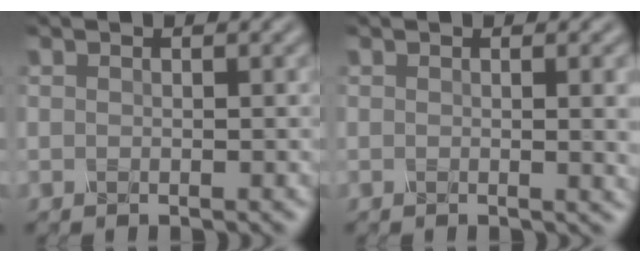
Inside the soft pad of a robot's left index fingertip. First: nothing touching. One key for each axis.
{"total": 4.2, "fx": 0.4, "fy": 1.6, "fz": 3.9, "tx": -0.028, "ty": 0.005, "tz": 0.005}